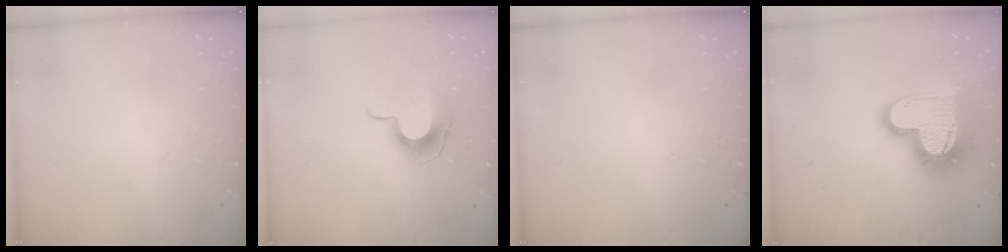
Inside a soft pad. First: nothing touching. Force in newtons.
{"total": 9.6, "press": 9.6, "slide": 0.1}
{"total": 0.0}
{"total": 17.8, "press": 17.7, "slide": 1.6}